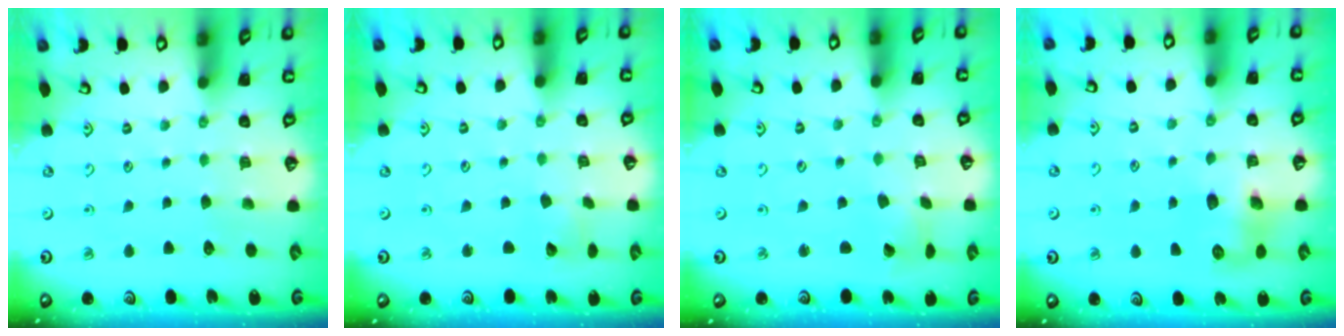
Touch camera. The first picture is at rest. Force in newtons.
{"total": 2.8, "press": 2.8, "slide": 0.4}
{"total": 2.2, "press": 2.2, "slide": 0.3}
{"total": 8.0, "press": 8.0, "slide": 0.5}